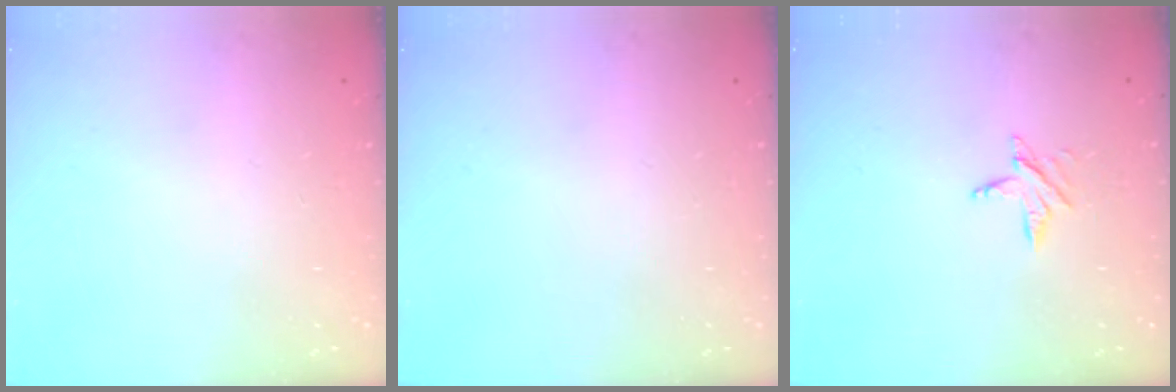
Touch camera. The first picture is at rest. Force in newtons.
{"total": 0.0}
{"total": 3.7, "press": 3.7, "slide": 0.5}